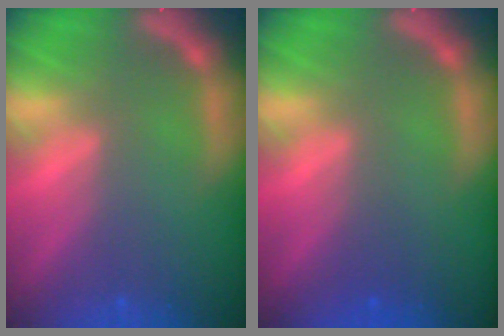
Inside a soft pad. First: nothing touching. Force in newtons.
{"total": 0.9}